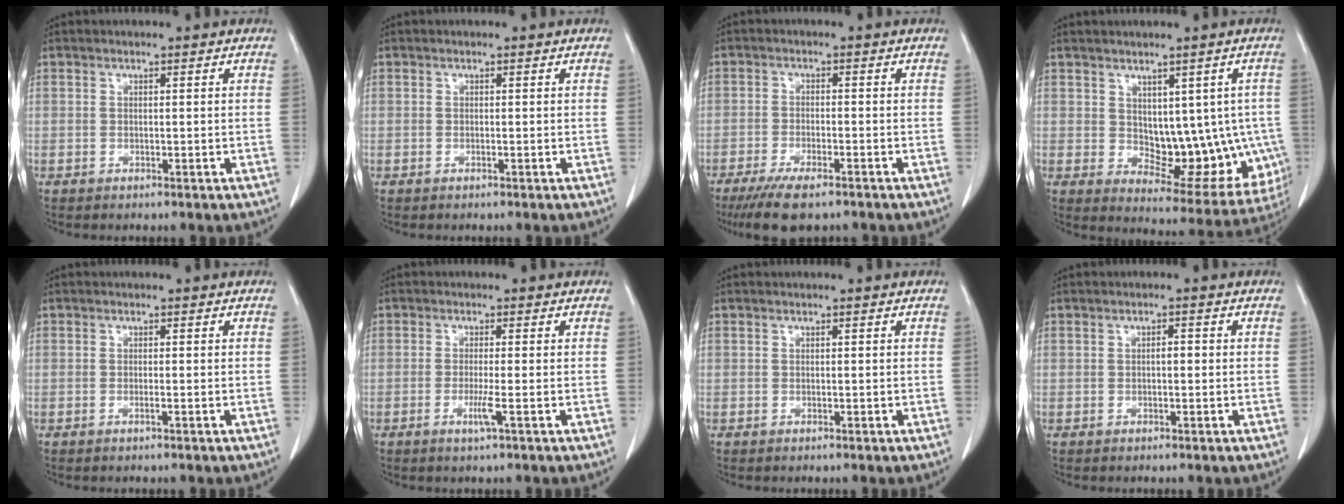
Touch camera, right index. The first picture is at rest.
{"total": 0.0}
{"total": 7.8, "force": [-5.9, 1.7, 4.9], "torque": [-0.086, -0.019, -0.091]}
{"total": 12.7, "force": [0.2, 7.1, 10.5], "torque": [-0.113, 0.004, 0.026]}
{"total": 0.6, "force": [-0.3, -0.1, 0.5], "torque": [-0.010, 0.000, -0.005]}
{"total": 2.5, "force": [-0.9, -0.4, 2.3], "torque": [-0.047, -0.006, -0.018]}
{"total": 0.0}
{"total": 1.1, "force": [-0.1, 0.4, 1.0], "torque": [-0.014, 0.004, -0.003]}